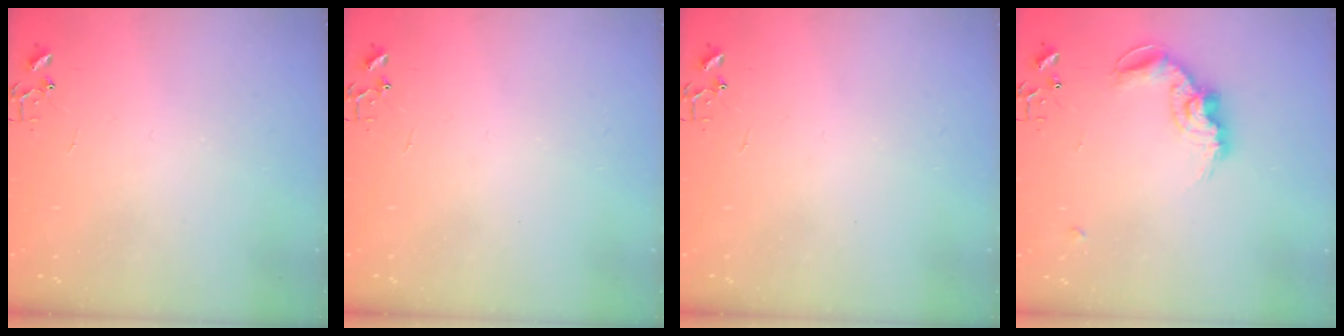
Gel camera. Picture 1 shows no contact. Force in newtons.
{"total": 0.0}
{"total": 0.0}
{"total": 12.7, "press": 12.7, "slide": 0.5}